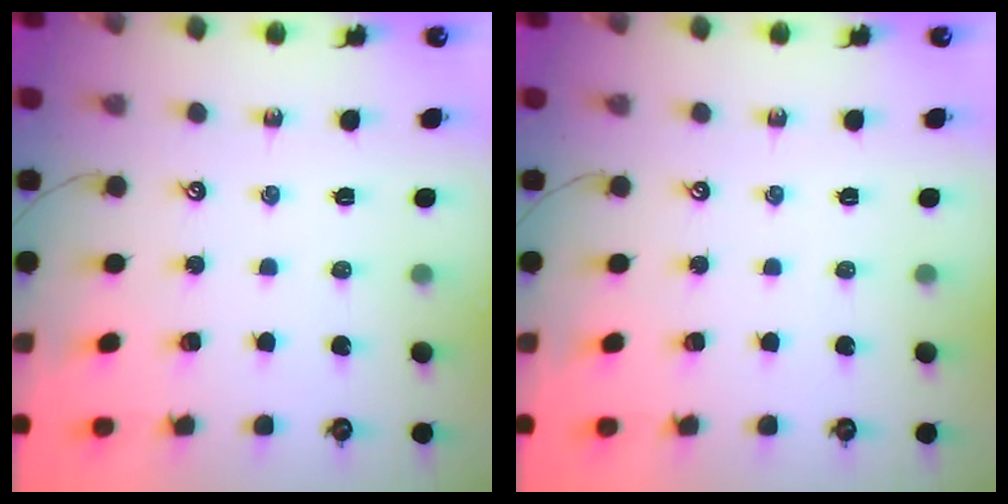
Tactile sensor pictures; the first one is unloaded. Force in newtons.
{"total": 0.0}